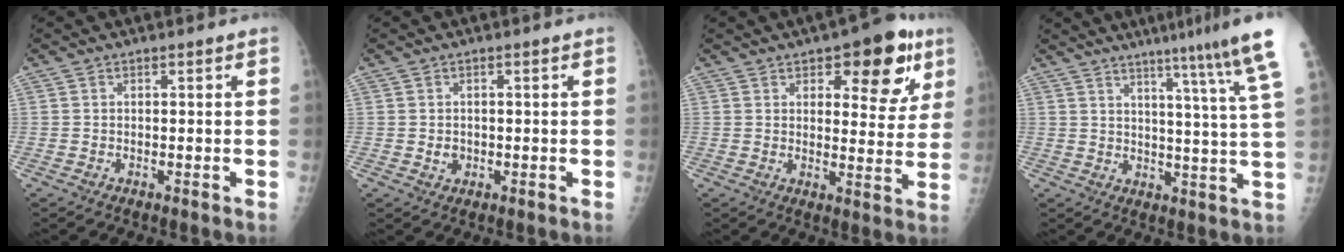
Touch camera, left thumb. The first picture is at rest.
{"total": 1.8, "force": [-0.2, 1.6, 0.9], "torque": [-0.007, 0.002, 0.002]}
{"total": 13.1, "force": [6.7, 6.0, 9.5], "torque": [-0.070, -0.022, 0.083]}
{"total": 13.4, "force": [9.1, -1.8, 9.7], "torque": [-0.130, -0.058, 0.107]}